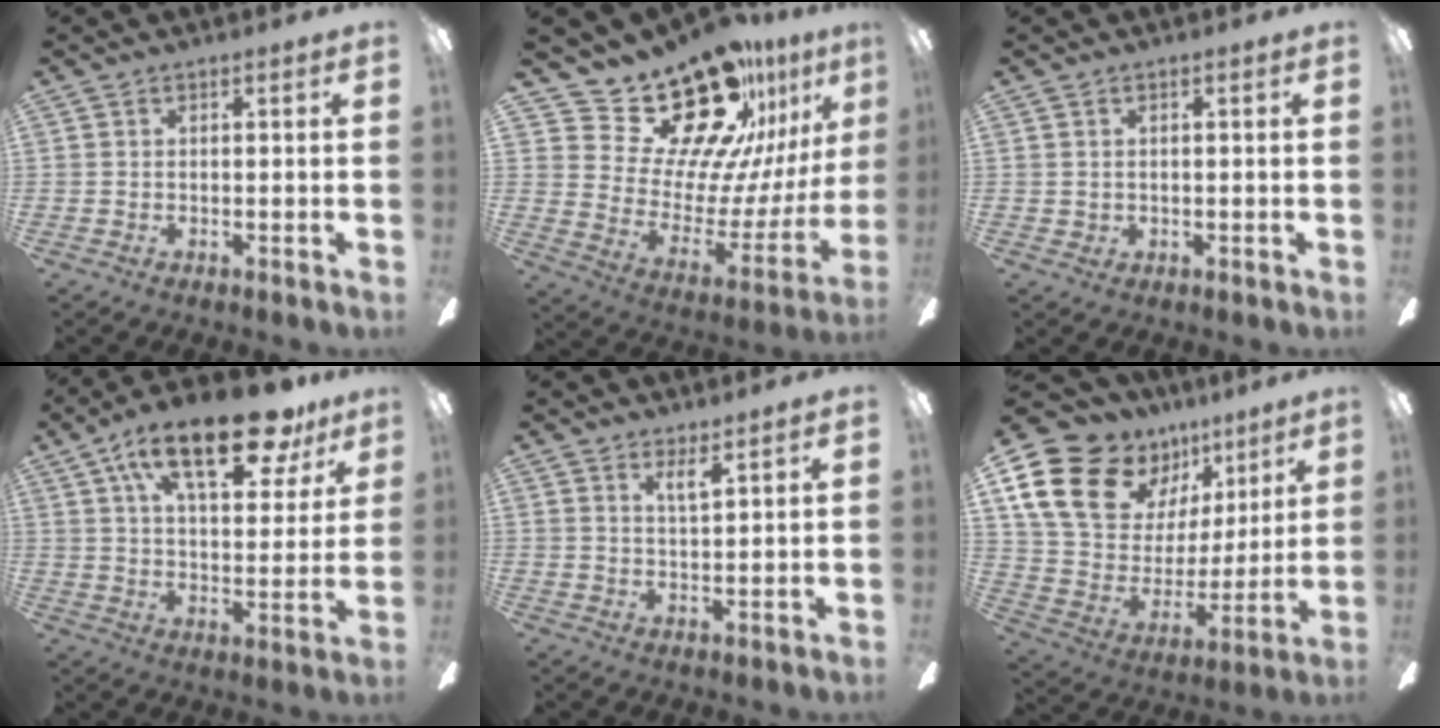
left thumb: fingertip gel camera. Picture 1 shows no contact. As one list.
[{"total": 25.8, "force": [20.8, 10.7, 10.8], "torque": [-0.164, -0.151, 0.376]}, {"total": 1.2, "force": [0.6, 1.0, 0.3], "torque": [-0.006, 0.005, 0.009]}, {"total": 21.6, "force": [13.0, 8.4, 15.1], "torque": [-0.240, -0.053, 0.212]}, {"total": 3.5, "force": [2.7, 0.5, 2.1], "torque": [-0.040, -0.008, 0.045]}, {"total": 20.0, "force": [11.0, 13.5, 9.9], "torque": [-0.198, -0.058, 0.209]}]